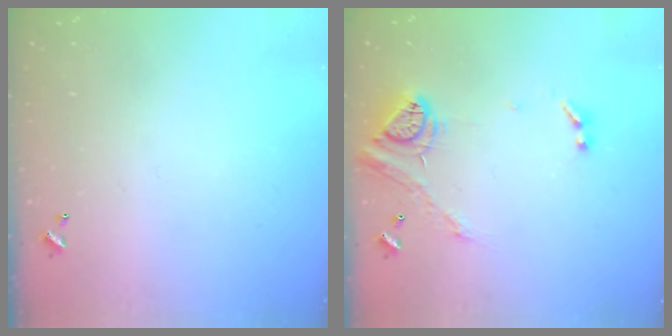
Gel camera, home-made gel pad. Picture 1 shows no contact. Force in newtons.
{"total": 15.6, "press": 15.6, "slide": 1.1}